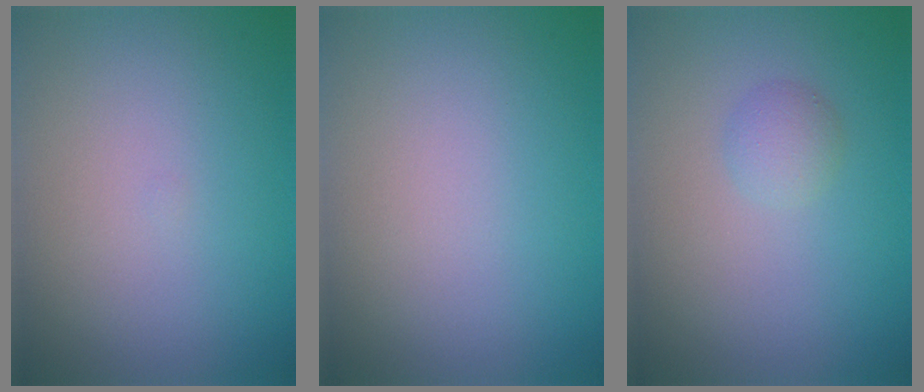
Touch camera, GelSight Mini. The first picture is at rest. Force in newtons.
{"total": 0.0}
{"total": 1.4, "press": 1.4, "slide": 0.0}